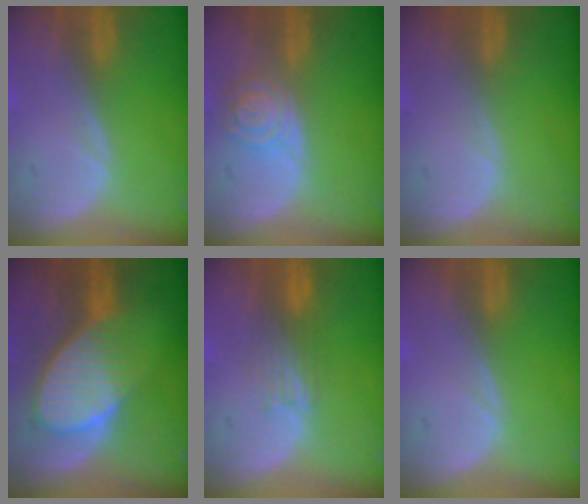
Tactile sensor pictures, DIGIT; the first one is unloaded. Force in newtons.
{"total": 5.3, "press": 4.8, "slide": 2.3}
{"total": 0.0}
{"total": 8.8, "press": 8.0, "slide": 3.7}
{"total": 3.8, "press": 3.1, "slide": 2.1}
{"total": 0.0}